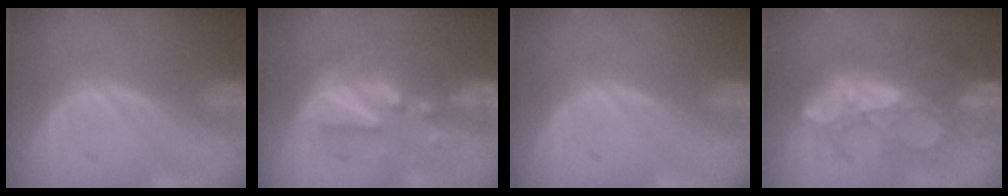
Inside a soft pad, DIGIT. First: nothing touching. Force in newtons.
{"total": 8.0, "press": 7.9, "slide": 1.5}
{"total": 0.0}
{"total": 9.9, "press": 9.4, "slide": 2.9}